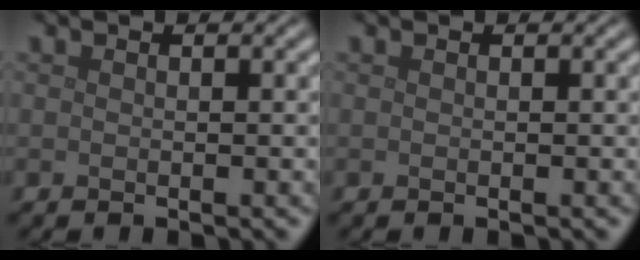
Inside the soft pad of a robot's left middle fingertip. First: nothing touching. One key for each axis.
{"total": 0.0}